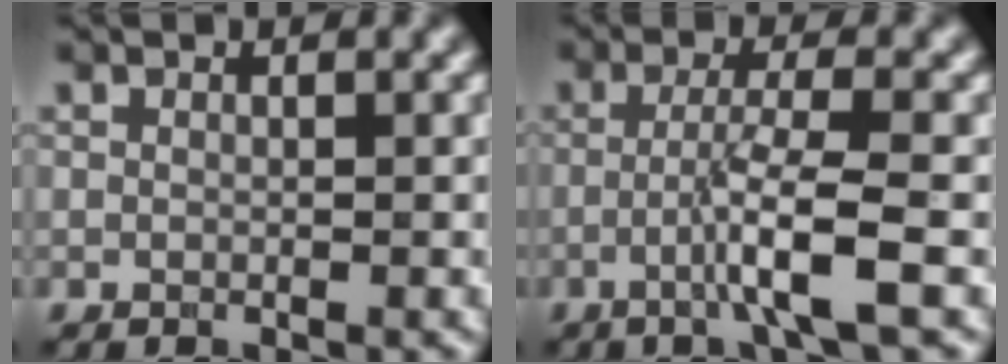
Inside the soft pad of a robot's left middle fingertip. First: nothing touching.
{"total": 4.5, "force": [-1.5, 0.3, 4.2], "torque": [-0.073, 0.010, -0.039]}